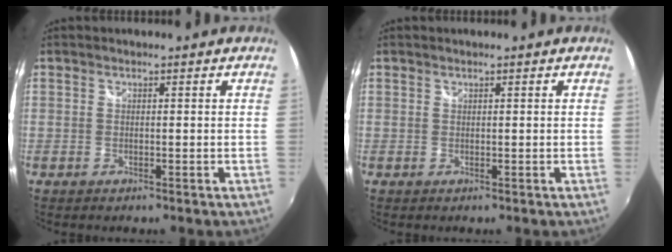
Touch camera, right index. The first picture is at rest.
{"total": 0.0}